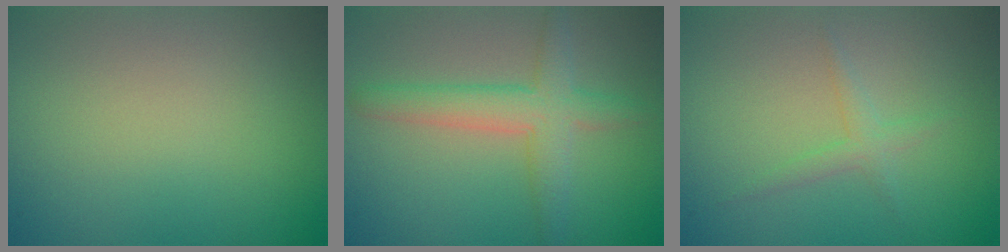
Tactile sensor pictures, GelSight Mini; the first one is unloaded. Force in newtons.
{"total": 4.0, "press": 4.0, "slide": 0.3}
{"total": 1.4, "press": 1.4, "slide": 0.0}